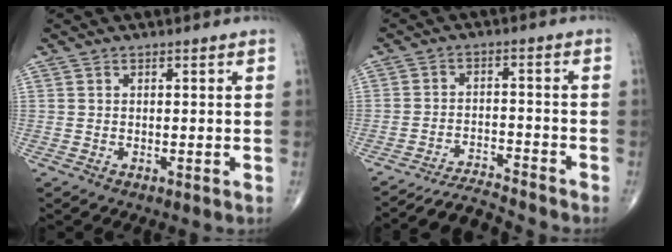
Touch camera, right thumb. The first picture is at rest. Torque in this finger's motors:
{"motor_torque": [1.10, -0.48, 0.01, -1.07, 0.00]}